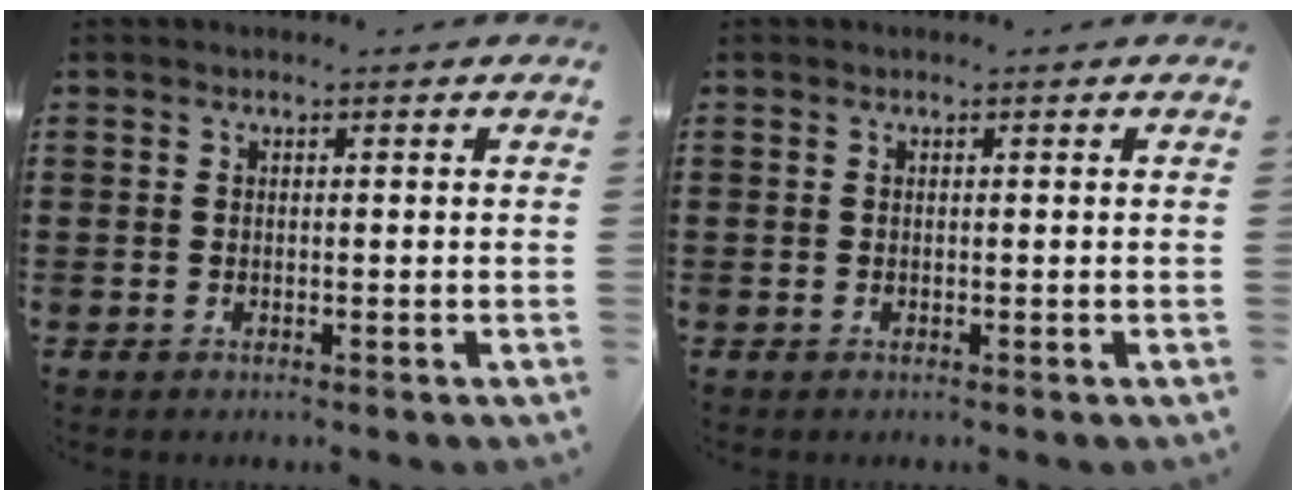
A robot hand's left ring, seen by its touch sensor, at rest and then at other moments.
{"total": 0.0}